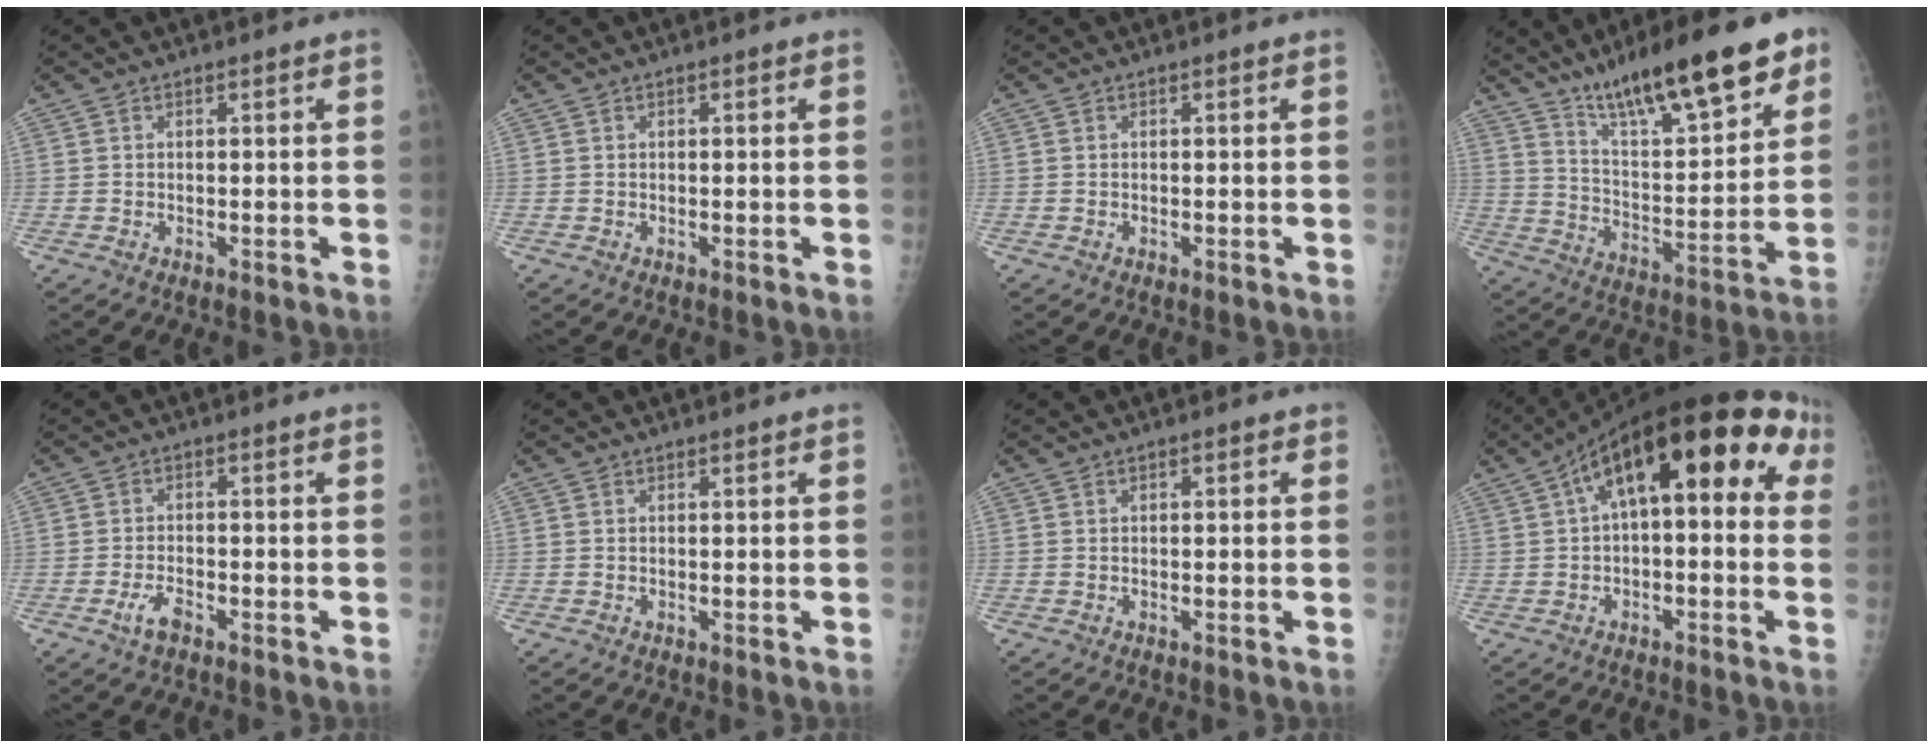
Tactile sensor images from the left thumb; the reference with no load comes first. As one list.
[{"total": 0.5, "force": [0.1, 0.2, 0.5], "torque": [-0.005, 0.002, 0.001]}, {"total": 0.0}, {"total": 23.8, "force": [15.0, 6.3, 17.3], "torque": [-0.239, -0.048, 0.245]}, {"total": 3.6, "force": [-2.2, 1.4, 2.4], "torque": [-0.051, 0.015, -0.040]}, {"total": 0.0}, {"total": 1.4, "force": [0.3, 0.7, 1.1], "torque": [-0.008, 0.004, -0.003]}, {"total": 19.8, "force": [4.8, 8.5, 17.2], "torque": [-0.221, 0.054, 0.058]}]